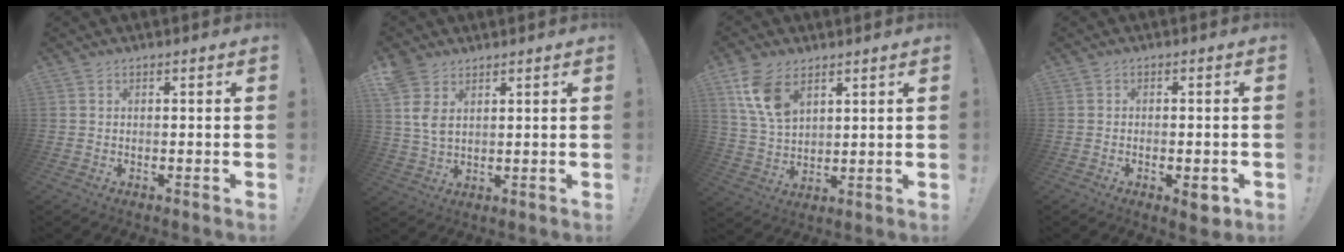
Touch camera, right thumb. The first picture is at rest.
{"total": 6.9, "force": [3.4, 4.5, 4.0], "torque": [-0.076, -0.011, 0.066]}
{"total": 11.0, "force": [6.2, 6.3, 6.5], "torque": [-0.127, -0.020, 0.121]}
{"total": 4.1, "force": [-1.6, 1.8, 3.3], "torque": [-0.028, -0.001, -0.023]}